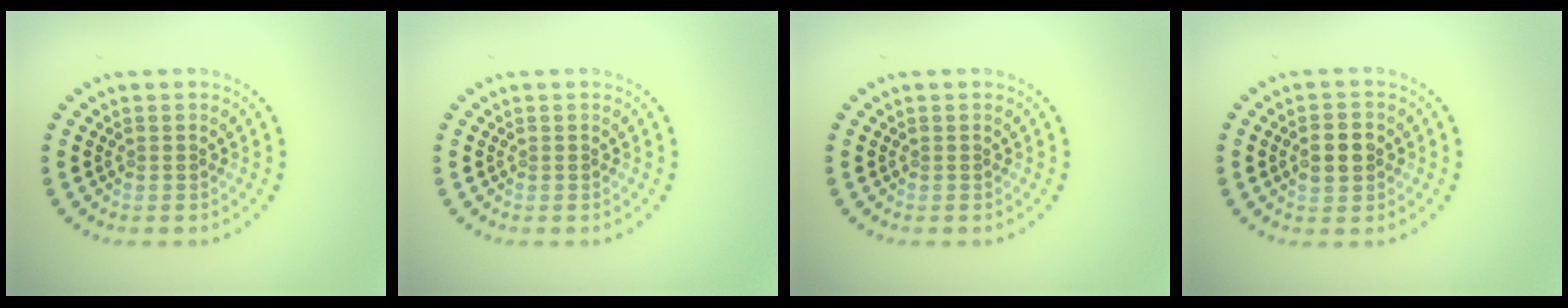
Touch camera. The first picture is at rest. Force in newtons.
{"total": 0.0}
{"total": 0.0}
{"total": 2.6, "press": 2.6, "slide": 0.0}